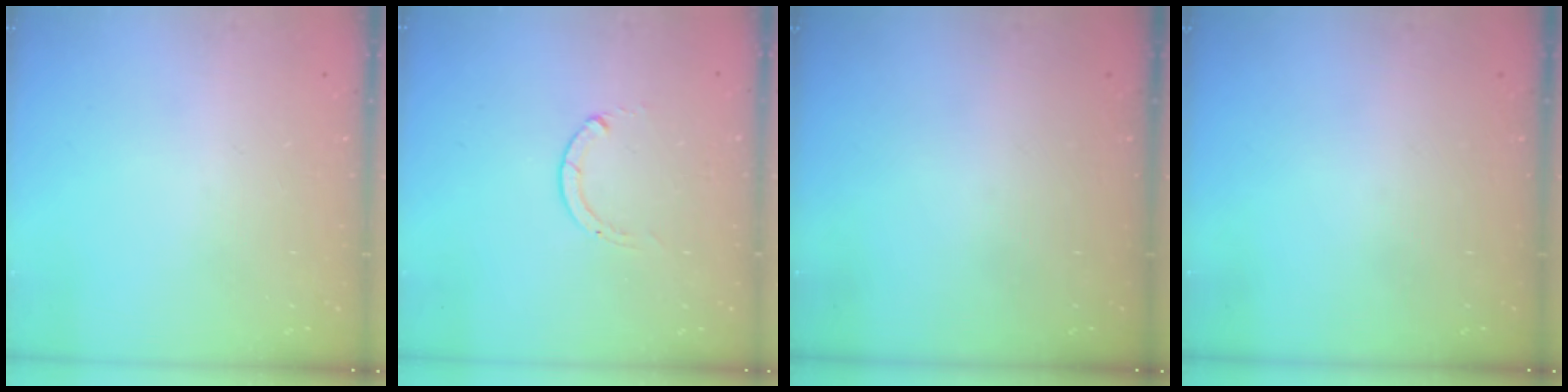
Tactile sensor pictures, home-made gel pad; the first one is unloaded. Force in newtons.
{"total": 0.0}
{"total": 0.0}
{"total": 0.0}